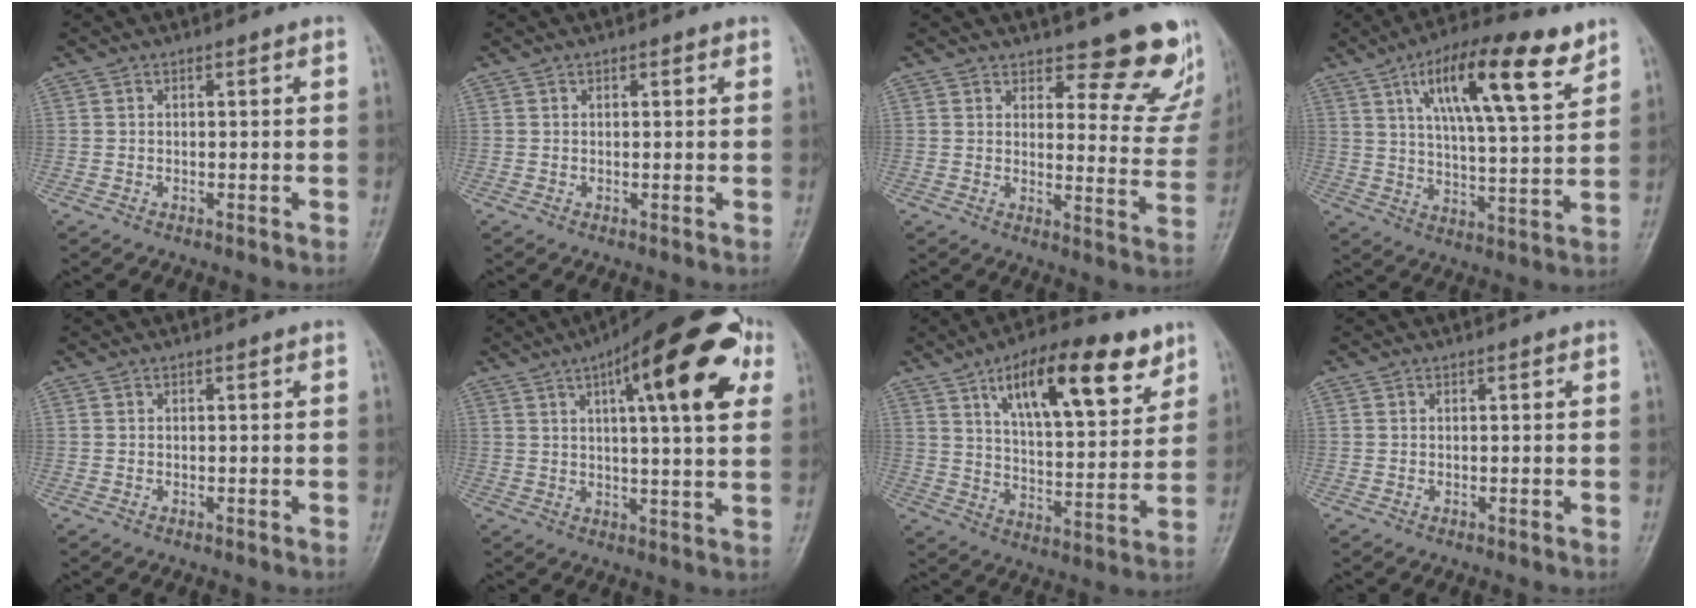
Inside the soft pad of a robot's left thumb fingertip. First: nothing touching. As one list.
[{"total": 0.9, "force": [0.5, 0.4, 0.6], "torque": [-0.005, -0.001, 0.004]}, {"total": 13.6, "force": [11.5, 4.9, 5.3], "torque": [-0.008, -0.093, 0.124]}, {"total": 18.1, "force": [9.5, 5.1, 14.5], "torque": [-0.213, -0.028, 0.154]}, {"total": 0.0}, {"total": 21.3, "force": [8.8, 5.8, 18.5], "torque": [-0.246, 0.000, 0.117]}, {"total": 19.1, "force": [10.5, 7.2, 14.3], "torque": [-0.183, -0.040, 0.168]}, {"total": 0.0}]